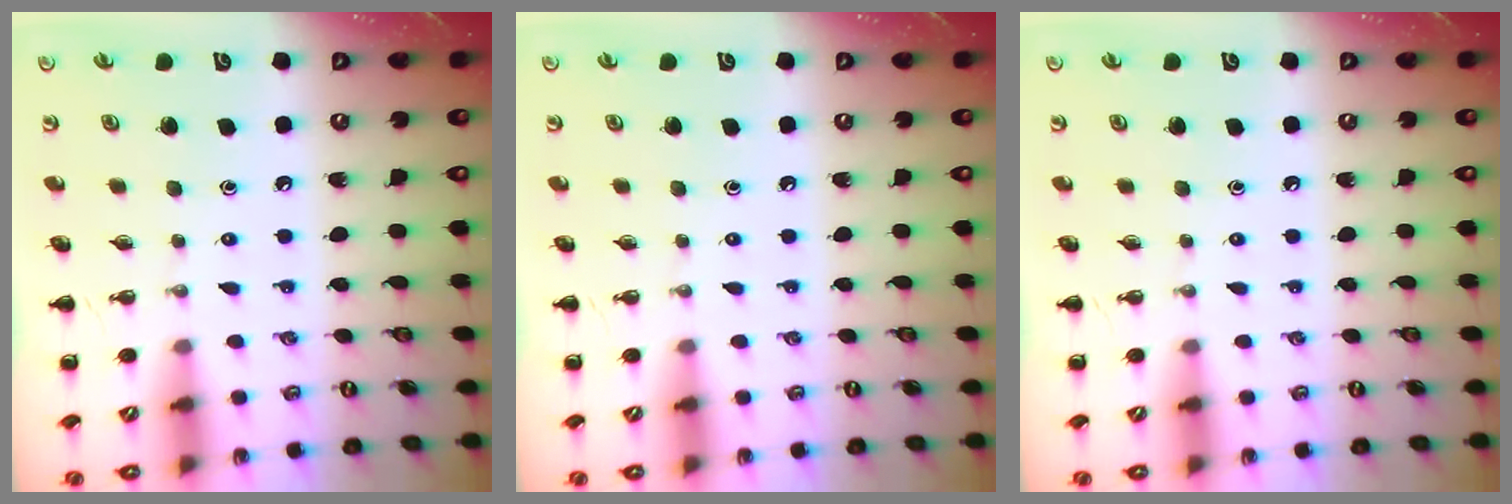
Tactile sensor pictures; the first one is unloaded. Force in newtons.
{"total": 0.0}
{"total": 0.0}